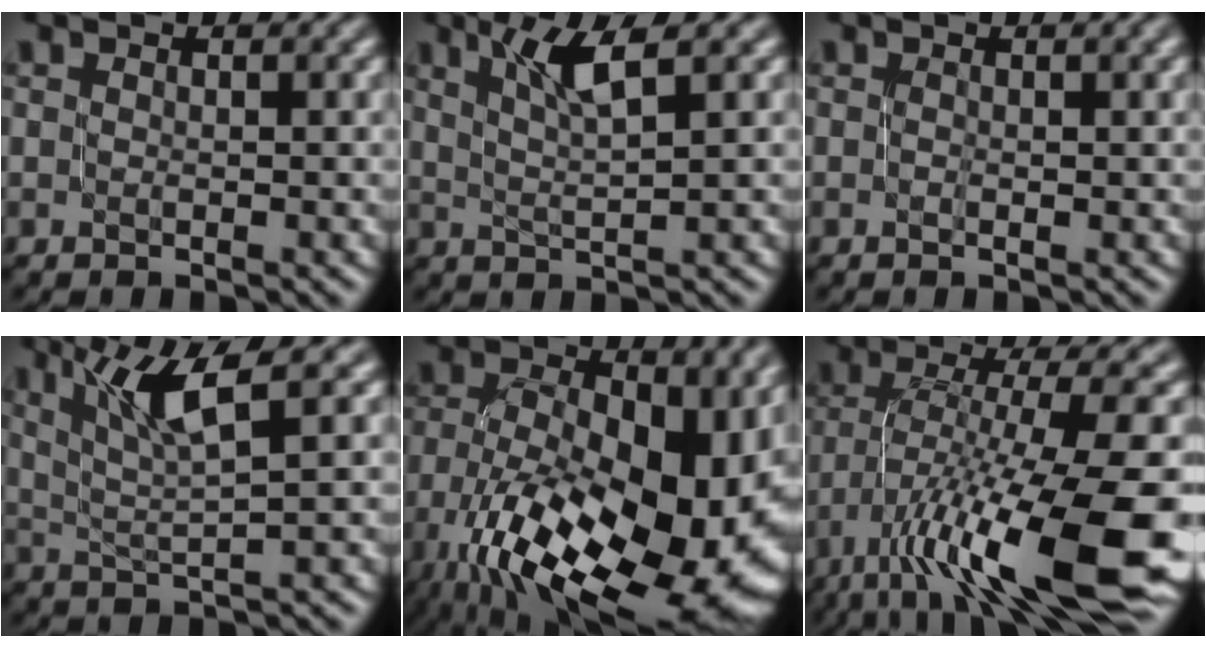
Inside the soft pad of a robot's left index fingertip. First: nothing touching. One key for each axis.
{"total": 3.8, "fx": 1.9, "fy": 0.4, "fz": 3.3, "tx": -0.063, "ty": 0.003, "tz": 0.038}
{"total": 1.1, "fx": 0.0, "fy": 0.3, "fz": 1.1, "tx": -0.018, "ty": 0.001, "tz": -0.001}
{"total": 5.0, "fx": 2.3, "fy": 0.5, "fz": 4.4, "tx": -0.089, "ty": 0.007, "tz": 0.049}
{"total": 18.6, "fx": -6.5, "fy": 9.6, "fz": 14.5, "tx": -0.233, "ty": -0.006, "tz": -0.094}
{"total": 14.9, "fx": -6.9, "fy": 3.6, "fz": 12.6, "tx": -0.224, "ty": 0.001, "tz": -0.109}